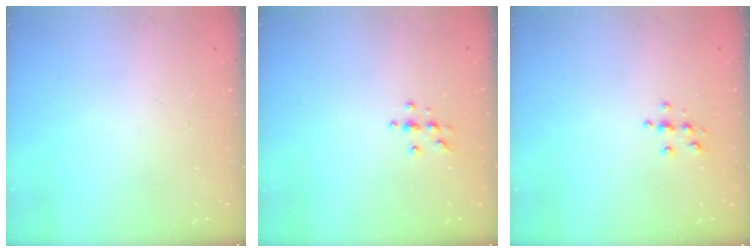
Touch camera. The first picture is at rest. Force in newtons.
{"total": 3.8, "press": 3.7, "slide": 0.5}
{"total": 3.6, "press": 3.6, "slide": 0.4}